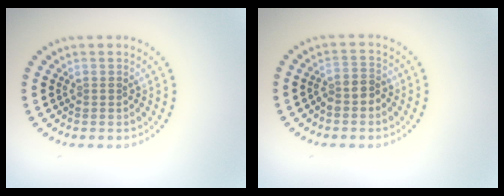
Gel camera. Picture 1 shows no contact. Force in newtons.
{"total": 2.0, "press": 1.7, "slide": 1.1}